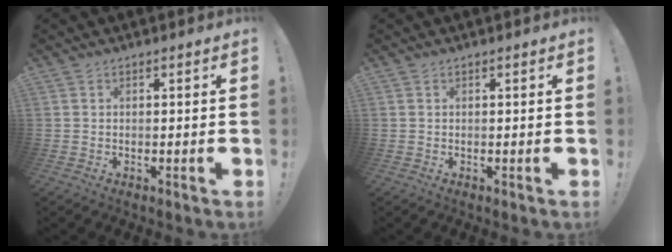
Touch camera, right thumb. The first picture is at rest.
{"total": 0.0}